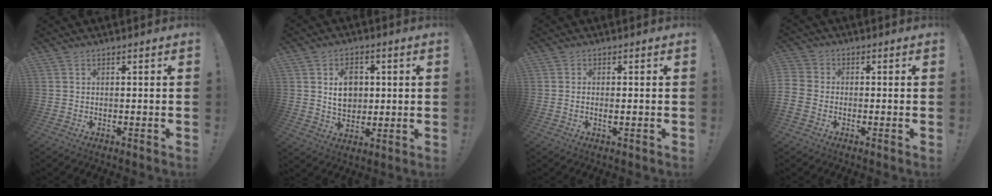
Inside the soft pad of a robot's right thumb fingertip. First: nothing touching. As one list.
[{"total": 9.1, "force": [1.9, 7.3, 5.2], "torque": [-0.063, -0.002, 0.038]}, {"total": 1.4, "force": [-0.2, 0.3, 1.4], "torque": [-0.016, -0.004, -0.005]}, {"total": 5.8, "force": [-2.7, 4.5, 2.3], "torque": [-0.058, 0.018, -0.050]}]